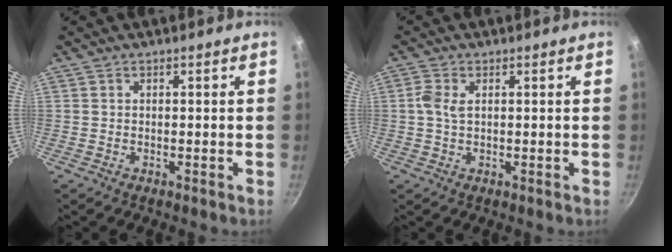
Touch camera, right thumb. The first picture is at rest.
{"total": 2.9, "force": [0.5, 1.5, 2.4], "torque": [-0.055, 0.005, 0.008]}